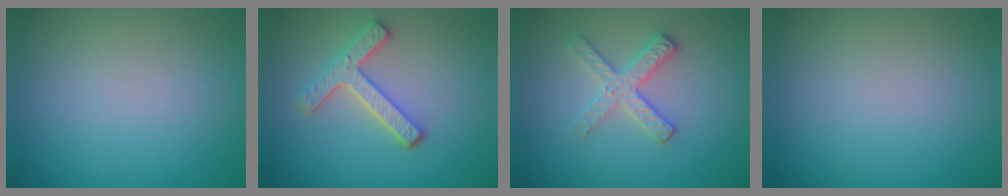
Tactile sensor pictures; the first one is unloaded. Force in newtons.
{"total": 3.6, "press": 3.0, "slide": 2.0}
{"total": 2.7, "press": 2.6, "slide": 0.9}
{"total": 0.0}